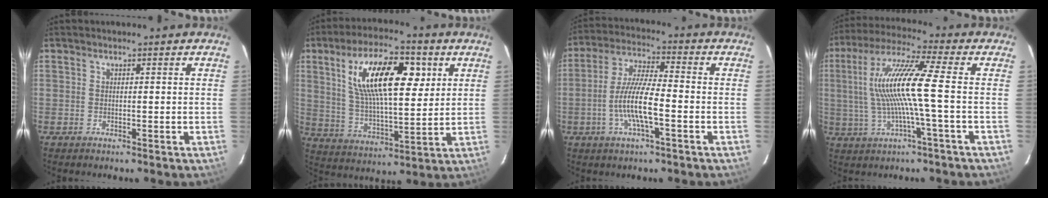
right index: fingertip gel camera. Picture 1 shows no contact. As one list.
[{"total": 17.9, "force": [6.3, 7.0, 15.2], "torque": [-0.271, 0.020, 0.115]}, {"total": 10.2, "force": [-3.2, 1.8, 9.5], "torque": [-0.194, -0.002, -0.061]}, {"total": 12.8, "force": [-0.2, -0.2, 12.8], "torque": [-0.250, 0.008, -0.002]}]